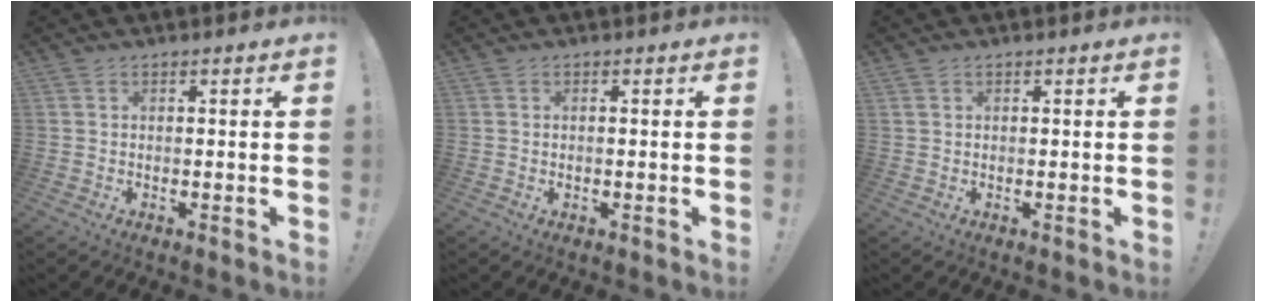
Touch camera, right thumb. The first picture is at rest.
{"total": 0.0}
{"total": 0.6, "force": [0.4, 0.4, 0.2], "torque": [-0.007, 0.001, 0.009]}